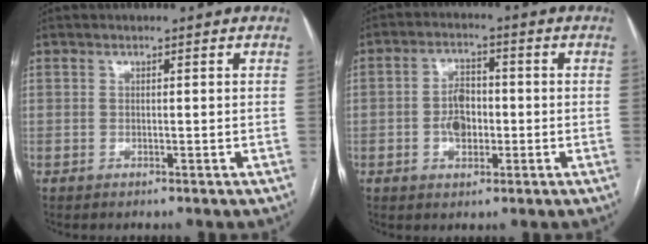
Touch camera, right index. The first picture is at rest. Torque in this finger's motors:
{"motor_torque": [1.09, -0.21, 0.46, 0.10]}